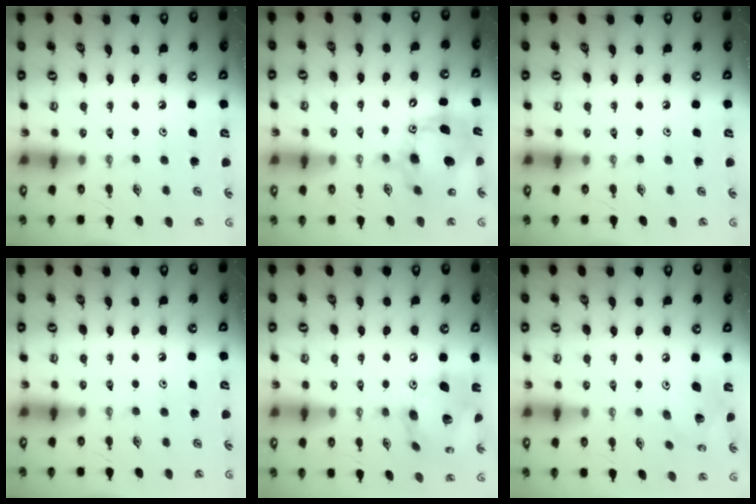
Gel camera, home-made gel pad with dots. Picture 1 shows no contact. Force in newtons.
{"total": 15.0, "press": 14.7, "slide": 2.6}
{"total": 0.0}
{"total": 0.0}
{"total": 17.4, "press": 17.4, "slide": 1.8}
{"total": 12.2, "press": 12.1, "slide": 2.0}